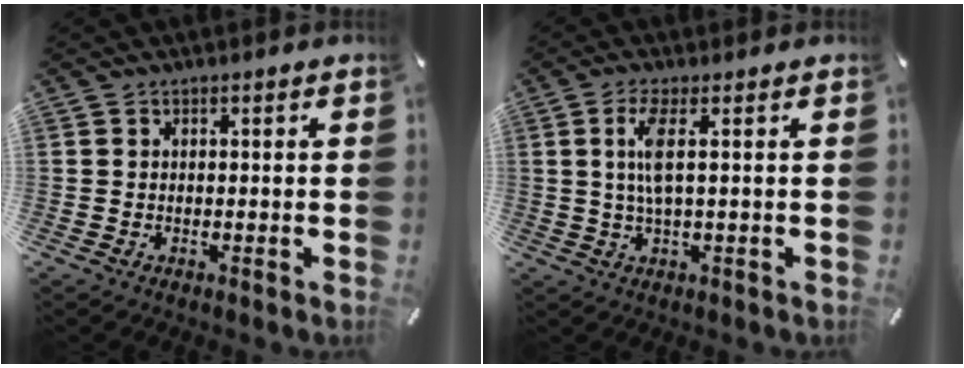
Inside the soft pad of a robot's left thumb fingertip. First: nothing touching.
{"total": 6.2, "force": [1.2, 1.3, 6.0], "torque": [-0.125, -0.003, 0.016]}